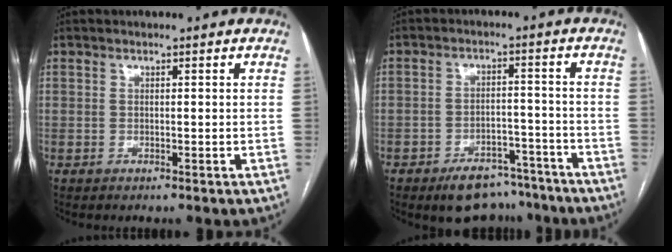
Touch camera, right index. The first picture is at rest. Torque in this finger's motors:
{"motor_torque": [0.75, -0.33, 0.25, 0.03]}